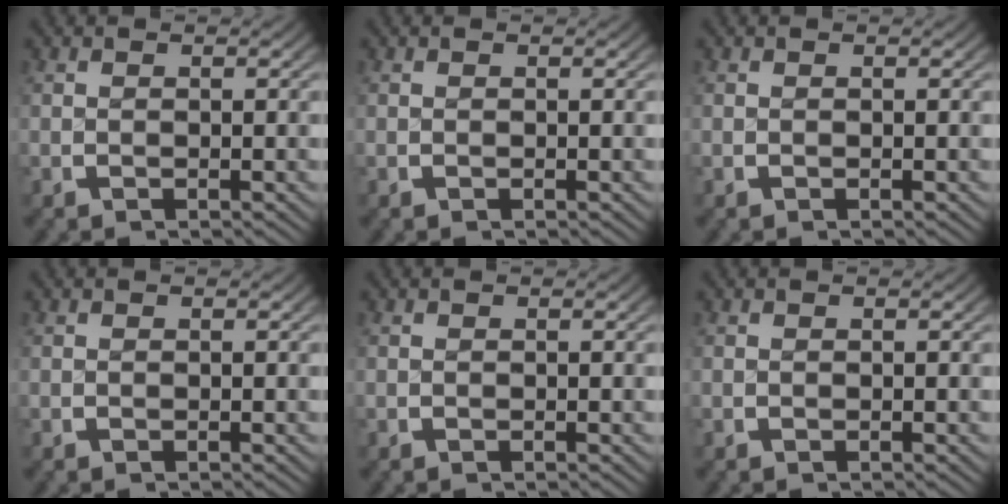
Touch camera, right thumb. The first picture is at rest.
{"total": 0.0}
{"total": 0.0}
{"total": 0.0}
{"total": 0.0}
{"total": 0.0}